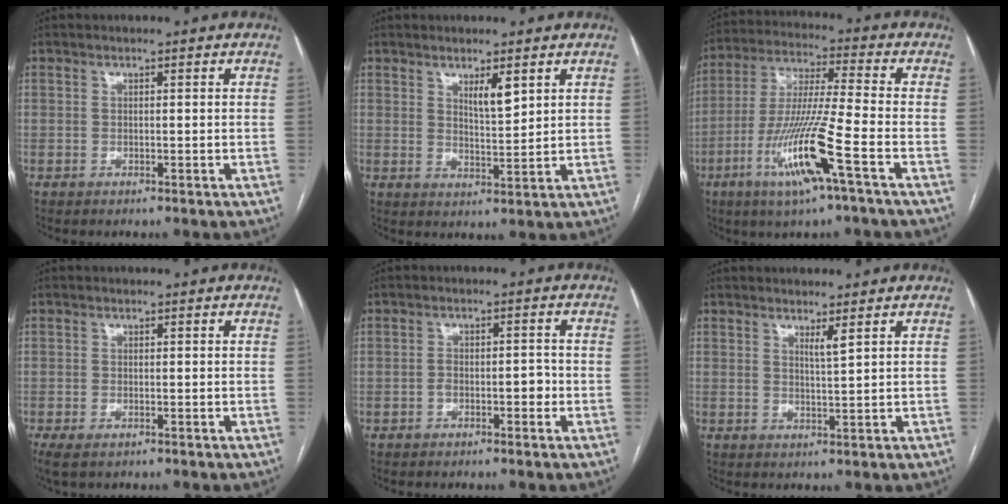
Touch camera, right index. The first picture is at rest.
{"total": 3.8, "force": [2.2, 0.8, 3.0], "torque": [-0.052, -0.007, 0.041]}
{"total": 14.1, "force": [-6.1, -0.3, 12.7], "torque": [-0.261, -0.016, -0.118]}
{"total": 3.1, "force": [-1.8, 1.4, 2.1], "torque": [-0.045, -0.008, -0.024]}
{"total": 3.1, "force": [-1.2, 1.4, 2.5], "torque": [-0.037, 0.012, -0.018]}
{"total": 1.7, "force": [1.2, -0.3, 1.2], "torque": [-0.022, -0.011, 0.022]}